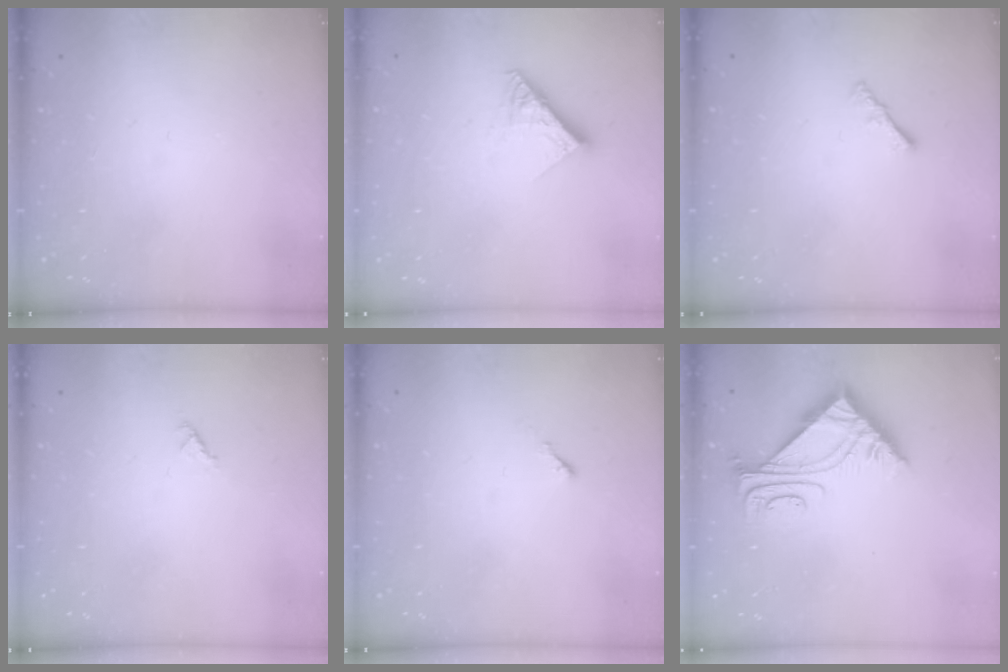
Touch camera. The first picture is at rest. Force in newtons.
{"total": 10.0, "press": 9.9, "slide": 1.1}
{"total": 1.6, "press": 1.5, "slide": 0.5}
{"total": 0.6, "press": 0.6, "slide": 0.2}
{"total": 0.0}
{"total": 7.5, "press": 7.4, "slide": 0.8}